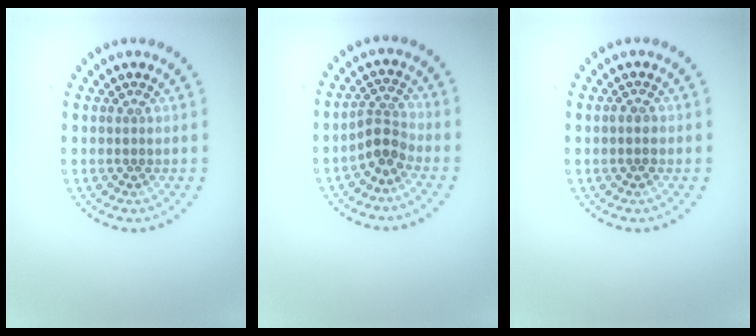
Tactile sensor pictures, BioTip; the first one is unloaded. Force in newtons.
{"total": 2.5, "press": 1.7, "slide": 1.8}
{"total": 1.1, "press": 1.1, "slide": 0.3}